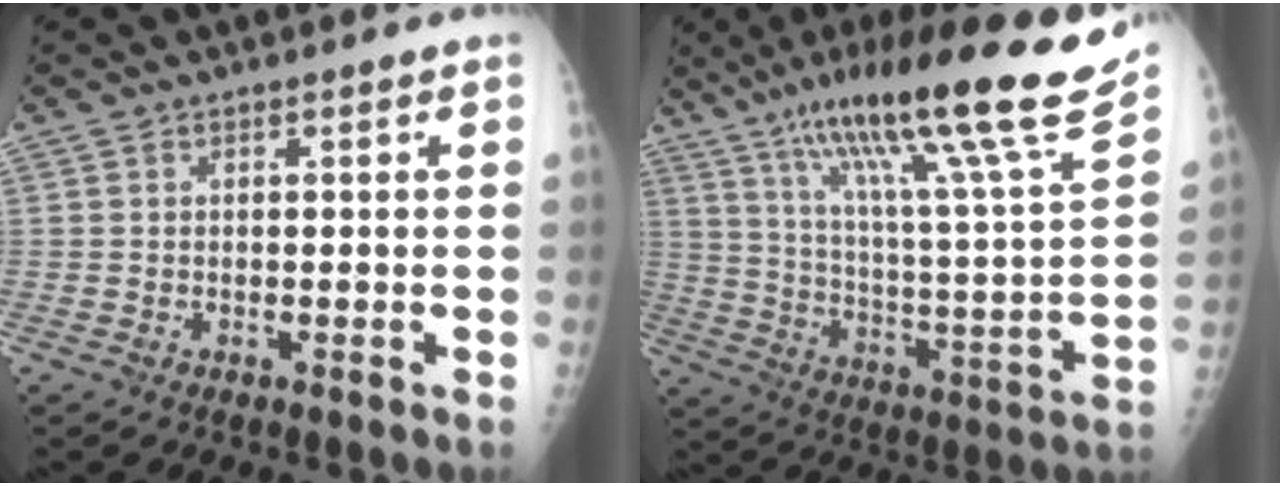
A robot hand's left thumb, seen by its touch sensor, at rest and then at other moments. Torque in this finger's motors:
{"motor_torque": [0.44, 0.49, 1.49, -1.28, 0.17]}